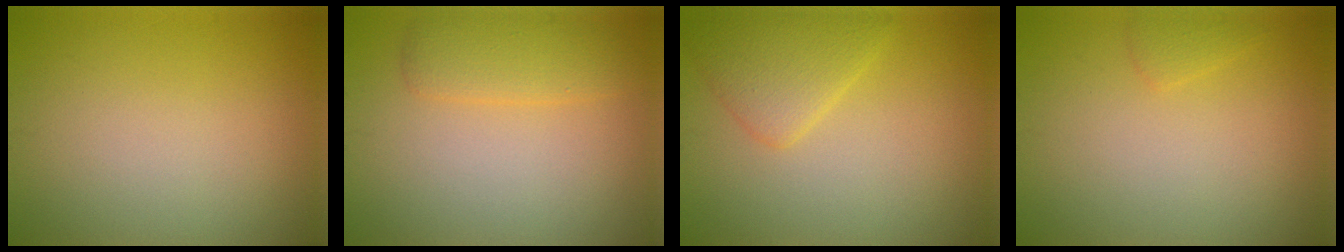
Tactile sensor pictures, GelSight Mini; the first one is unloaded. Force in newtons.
{"total": 2.7, "press": 2.7, "slide": 0.1}
{"total": 3.3, "press": 3.3, "slide": 0.1}
{"total": 0.9, "press": 0.9, "slide": 0.1}